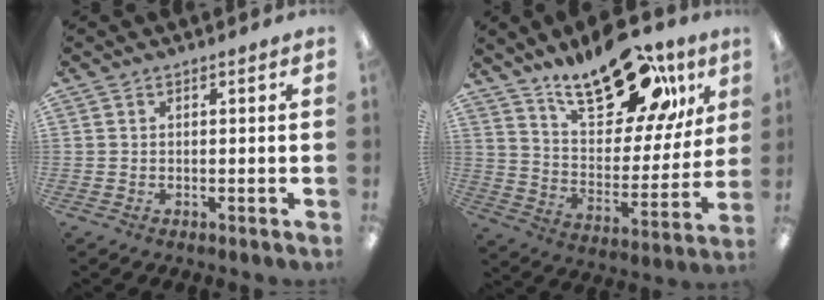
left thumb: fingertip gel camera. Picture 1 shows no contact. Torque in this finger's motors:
{"motor_torque": [1.49, 1.61, 1.62, -1.15, 0.26]}